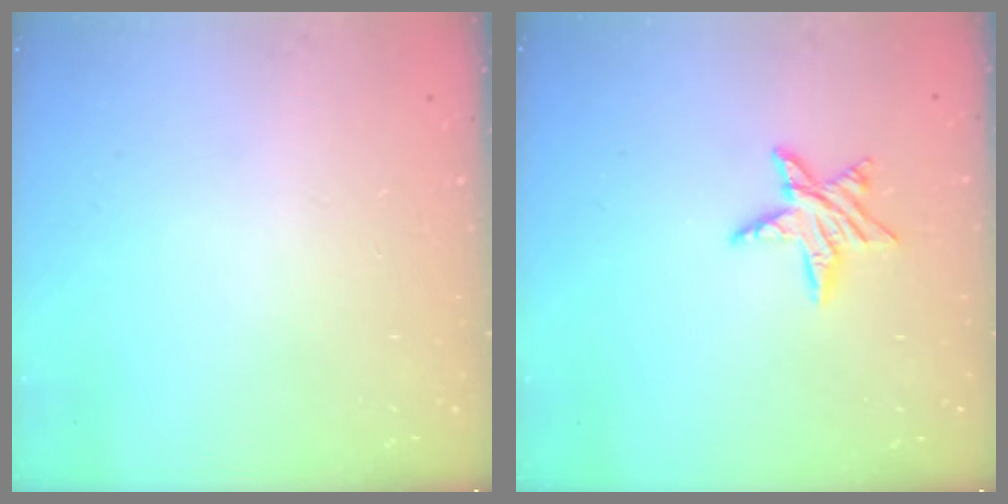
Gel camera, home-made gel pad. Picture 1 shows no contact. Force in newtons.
{"total": 7.9, "press": 7.9, "slide": 0.5}